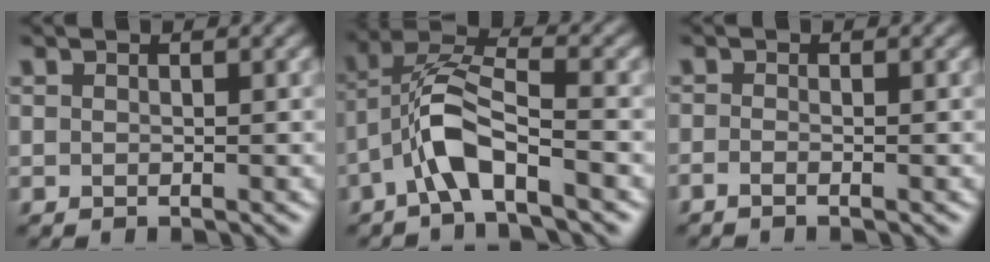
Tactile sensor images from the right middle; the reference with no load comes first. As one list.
[{"total": 5.4, "force": [-2.6, 1.6, 4.4], "torque": [-0.092, 0.014, -0.053]}, {"total": 0.8, "force": [-0.7, 0.2, 0.5], "torque": [-0.007, -0.011, -0.018]}]